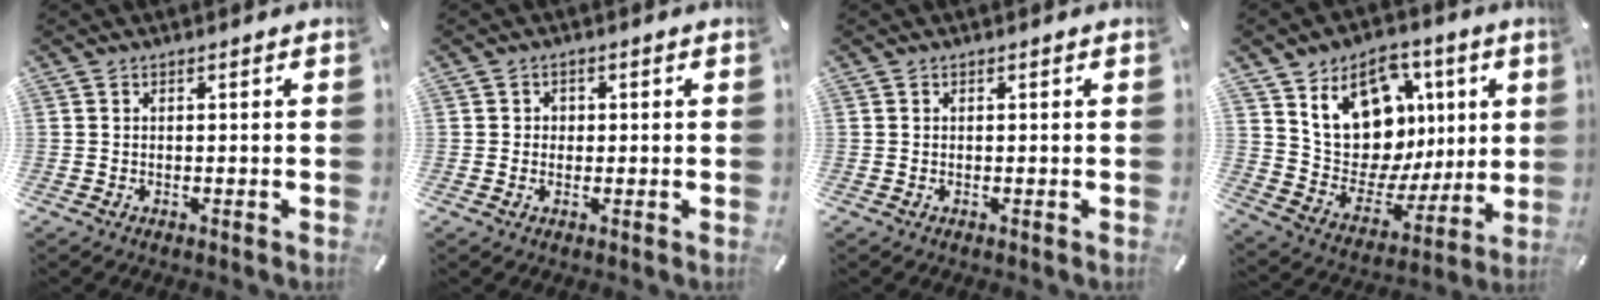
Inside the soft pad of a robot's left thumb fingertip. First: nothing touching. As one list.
[{"total": 1.6, "force": [-0.1, 1.5, 0.6], "torque": [-0.005, 0.003, -0.007]}, {"total": 0.0}, {"total": 17.1, "force": [7.2, 13.3, 7.8], "torque": [-0.124, -0.044, 0.138]}]